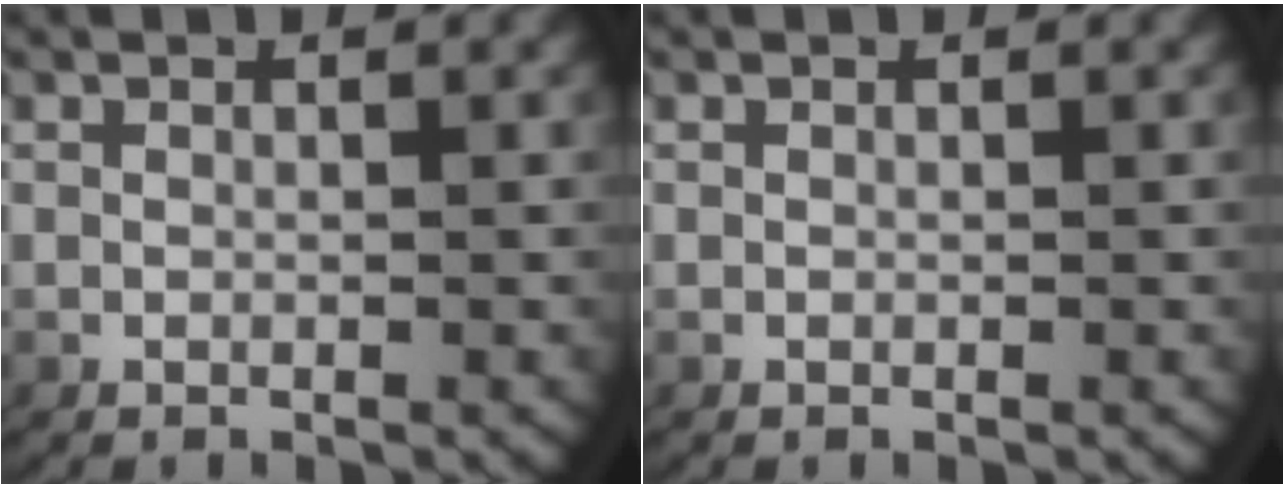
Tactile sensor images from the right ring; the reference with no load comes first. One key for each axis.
{"total": 0.0}